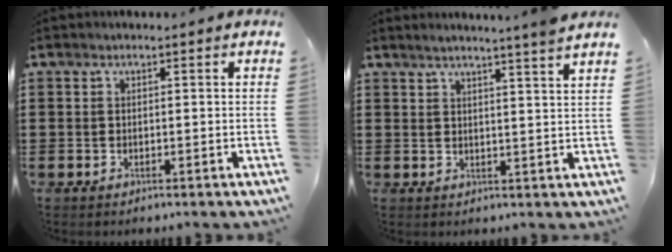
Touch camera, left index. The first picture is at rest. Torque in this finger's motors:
{"motor_torque": [1.24, -0.90, 0.35, 0.10]}